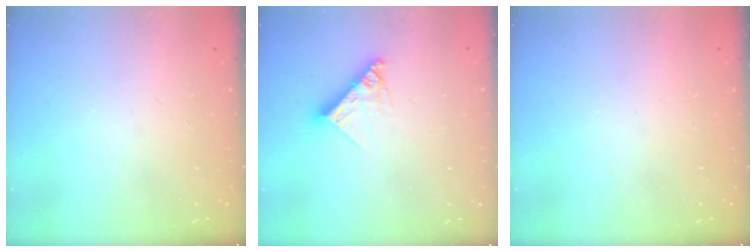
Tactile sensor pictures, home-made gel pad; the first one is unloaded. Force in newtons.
{"total": 11.7, "press": 11.6, "slide": 1.1}
{"total": 0.0}